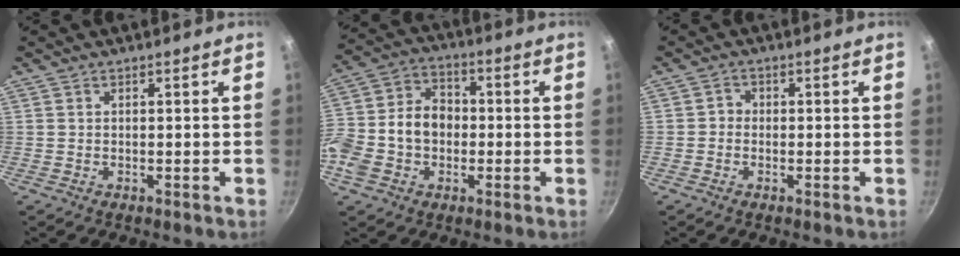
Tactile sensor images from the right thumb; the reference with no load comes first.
{"total": 15.3, "force": [-2.1, 11.6, 9.8], "torque": [-0.170, 0.041, -0.049]}
{"total": 1.7, "force": [-0.6, 1.5, 0.5], "torque": [0.003, 0.008, -0.015]}